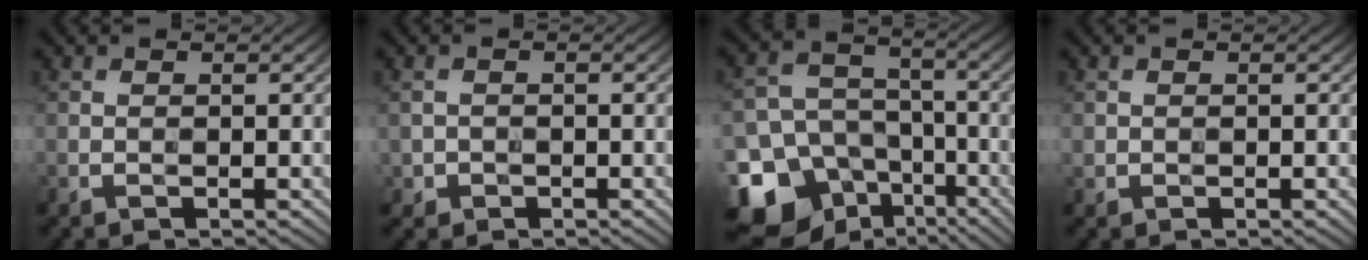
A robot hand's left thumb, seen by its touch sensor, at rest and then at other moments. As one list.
[{"total": 1.5, "force": [-0.6, 1.3, 0.2], "torque": [0.003, -0.006, -0.015]}, {"total": 16.7, "force": [-9.1, 12.8, 5.5], "torque": [-0.158, -0.050, -0.152]}, {"total": 0.7, "force": [0.1, 0.7, 0.1], "torque": [-0.001, -0.004, 0.003]}]